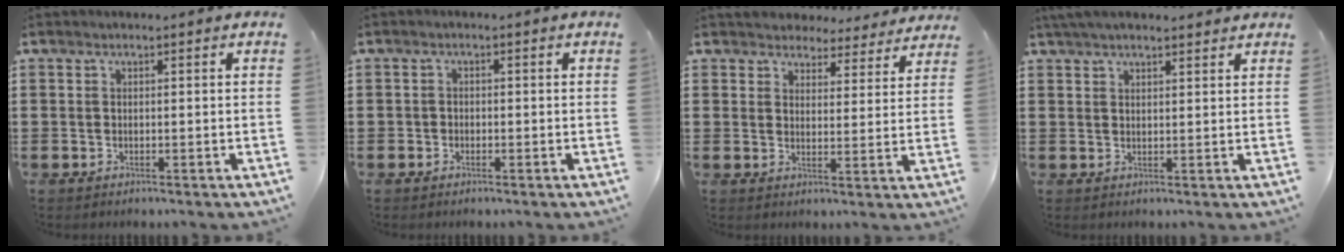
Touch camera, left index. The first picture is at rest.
{"total": 1.0, "force": [-0.6, 0.7, 0.2], "torque": [-0.007, 0.002, -0.015]}
{"total": 4.2, "force": [4.0, 1.1, -0.2], "torque": [-0.010, -0.020, 0.070]}
{"total": 3.0, "force": [2.6, 0.5, 1.4], "torque": [-0.033, 0.005, 0.049]}